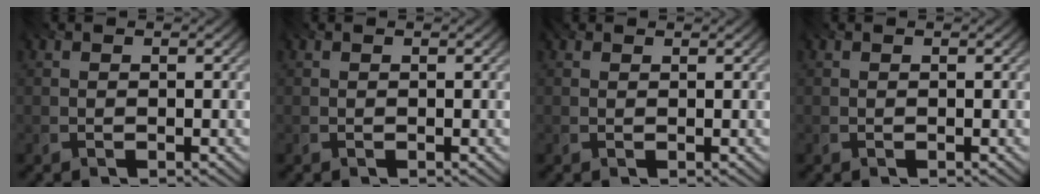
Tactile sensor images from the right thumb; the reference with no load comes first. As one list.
[{"total": 0.0}, {"total": 1.4, "force": [1.0, 0.6, 0.6], "torque": [-0.014, 0.003, 0.015]}, {"total": 0.0}]